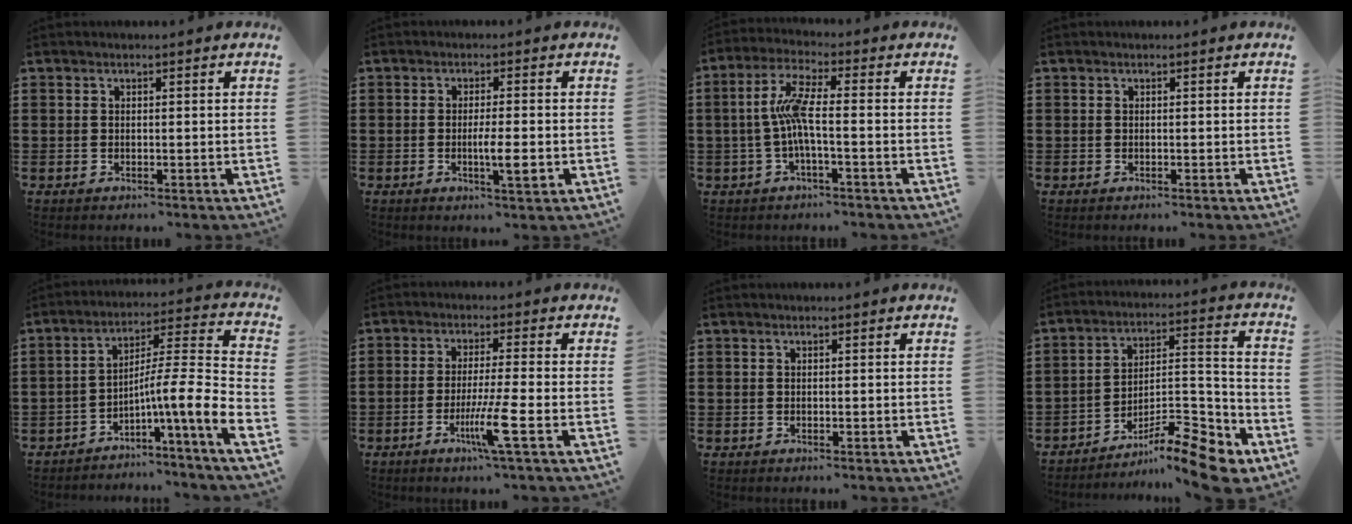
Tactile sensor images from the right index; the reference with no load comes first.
{"total": 4.4, "force": [-1.1, 0.5, 4.2], "torque": [-0.078, -0.007, -0.023]}
{"total": 6.8, "force": [-1.0, 1.1, 6.6], "torque": [-0.149, -0.008, -0.030]}
{"total": 0.0}
{"total": 9.6, "force": [-4.4, -0.6, 8.5], "torque": [-0.137, -0.043, -0.099]}
{"total": 6.9, "force": [-2.8, -0.3, 6.4], "torque": [-0.117, -0.018, -0.050]}
{"total": 0.0}
{"total": 12.0, "force": [-9.3, 2.8, 6.9], "torque": [-0.091, 0.035, -0.174]}